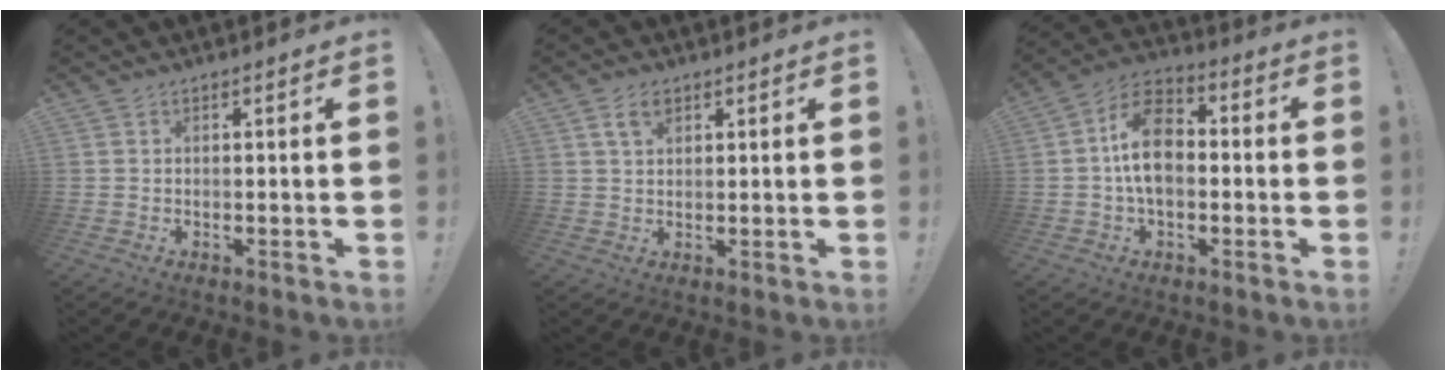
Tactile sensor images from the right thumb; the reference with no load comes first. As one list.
[{"total": 4.3, "force": [2.3, 2.3, 2.8], "torque": [-0.042, -0.005, 0.039]}, {"total": 13.4, "force": [-0.1, 8.9, 10.1], "torque": [-0.173, 0.013, -0.006]}]